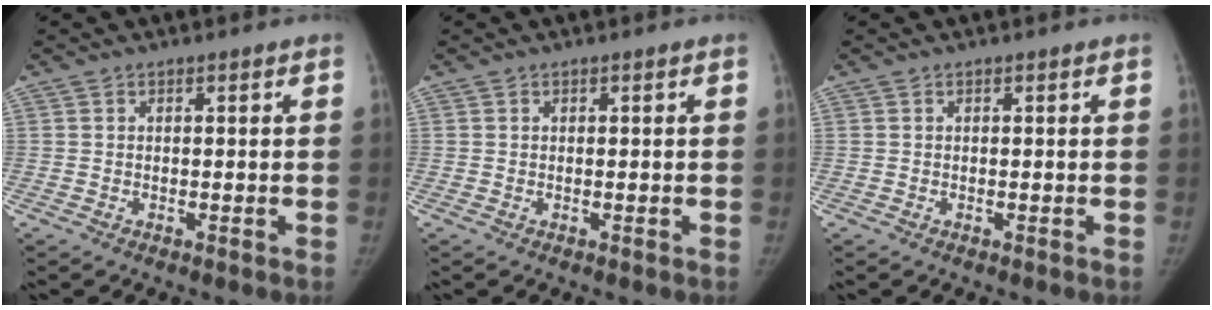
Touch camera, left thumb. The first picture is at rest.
{"total": 0.0}
{"total": 0.0}